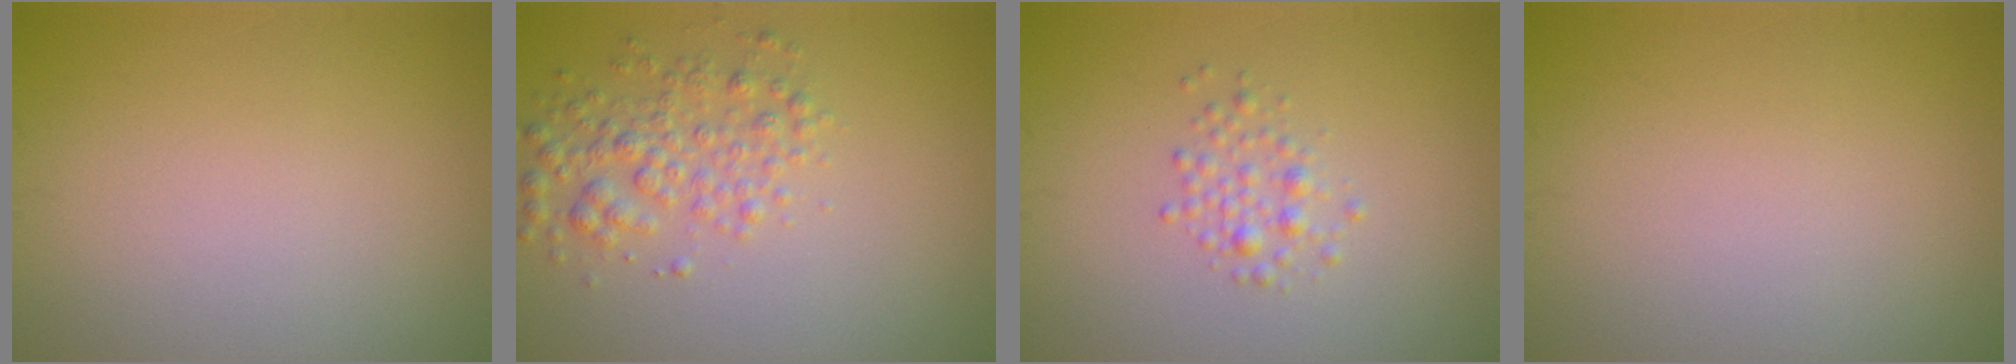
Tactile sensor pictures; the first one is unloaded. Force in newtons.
{"total": 3.0, "press": 3.0, "slide": 0.1}
{"total": 1.6, "press": 1.6, "slide": 0.0}
{"total": 0.0}